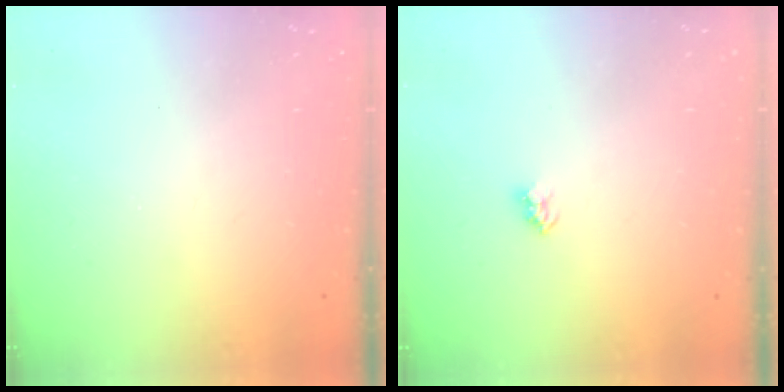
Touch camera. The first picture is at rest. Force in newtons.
{"total": 2.5, "press": 2.5, "slide": 0.1}